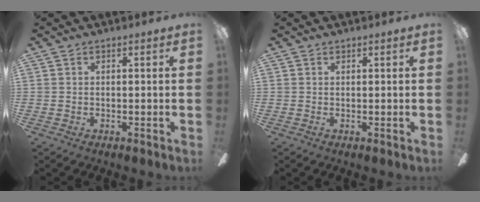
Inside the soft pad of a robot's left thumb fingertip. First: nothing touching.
{"total": 0.5, "force": [0.4, 0.2, 0.2], "torque": [-0.004, 0.001, 0.008]}